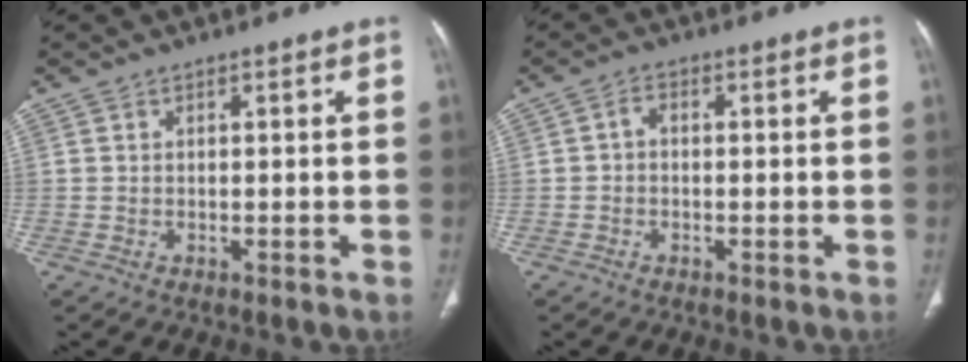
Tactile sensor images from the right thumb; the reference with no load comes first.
{"total": 1.9, "force": [-0.2, 1.3, 1.3], "torque": [-0.017, 0.008, -0.010]}